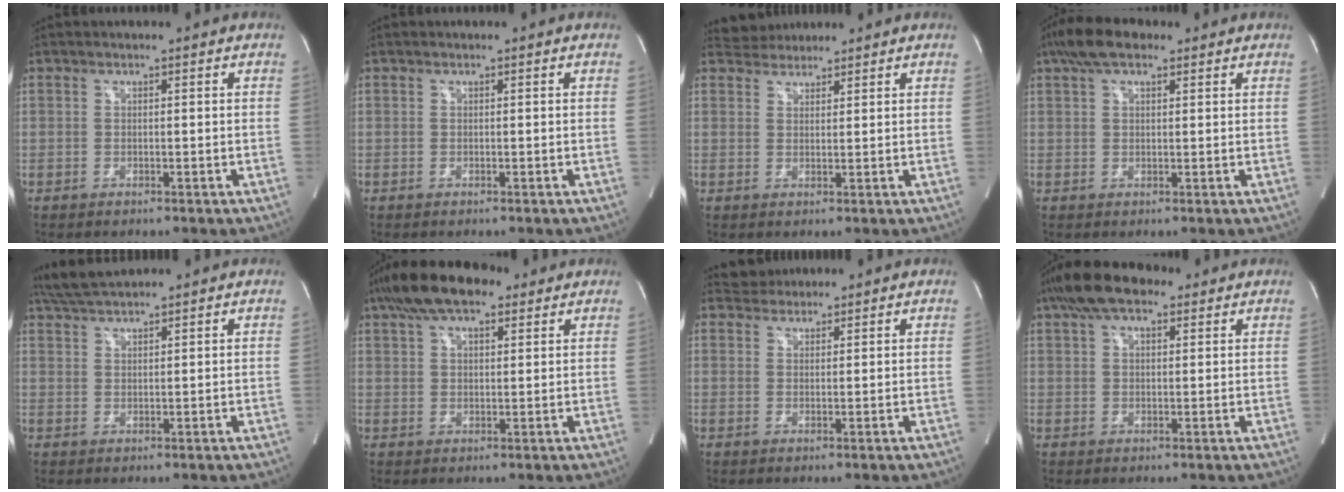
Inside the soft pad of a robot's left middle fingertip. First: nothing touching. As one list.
[{"total": 0.0}, {"total": 3.4, "force": [3.2, 1.2, -0.1], "torque": [-0.005, 0.020, 0.057]}, {"total": 6.4, "force": [4.3, 2.5, 4.1], "torque": [-0.086, 0.028, 0.075]}, {"total": 4.9, "force": [4.6, 0.0, 1.7], "torque": [-0.043, 0.021, 0.093]}, {"total": 11.3, "force": [7.7, 4.3, 7.1], "torque": [-0.135, 0.037, 0.135]}, {"total": 2.7, "force": [2.5, 1.0, -0.3], "torque": [-0.001, 0.017, 0.042]}, {"total": 8.9, "force": [5.9, 3.7, 5.5], "torque": [-0.109, 0.034, 0.103]}]